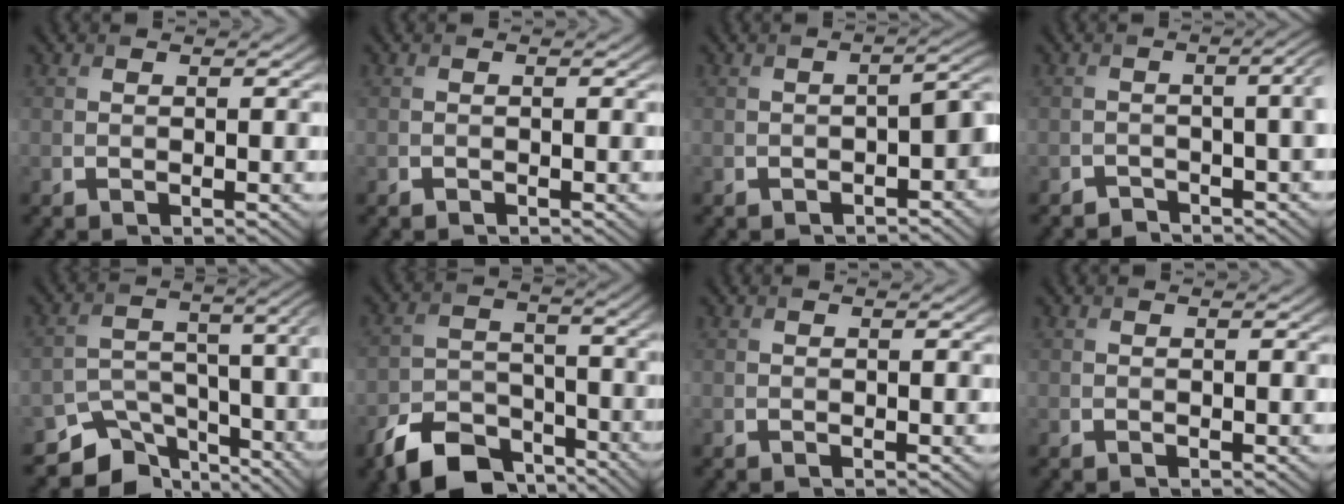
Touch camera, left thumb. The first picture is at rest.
{"total": 0.0}
{"total": 4.1, "force": [-2.0, 1.8, 3.1], "torque": [-0.031, -0.005, -0.028]}
{"total": 3.2, "force": [-2.0, 1.0, 2.4], "torque": [-0.026, 0.002, -0.040]}
{"total": 9.8, "force": [-7.1, 5.1, 4.5], "torque": [-0.077, -0.026, -0.118]}
{"total": 10.1, "force": [-7.2, 5.1, 4.8], "torque": [-0.094, -0.019, -0.132]}
{"total": 0.0}
{"total": 0.0}